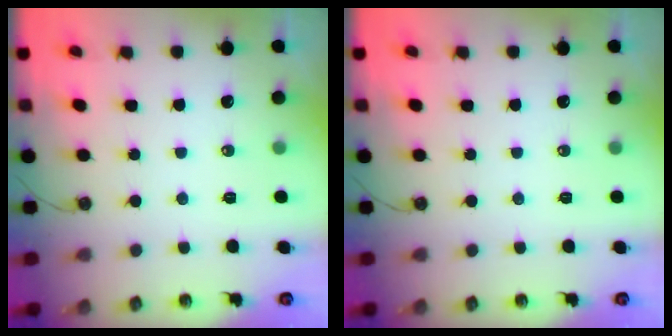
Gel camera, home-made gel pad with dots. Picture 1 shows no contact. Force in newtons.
{"total": 0.0}